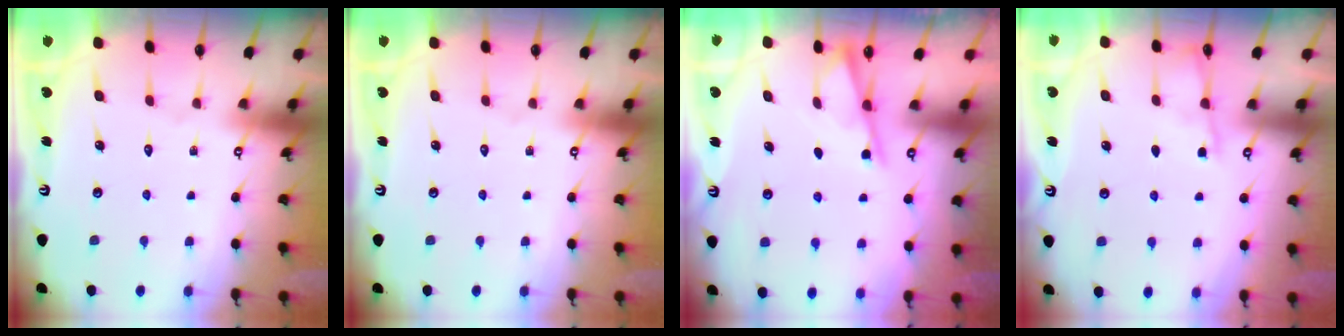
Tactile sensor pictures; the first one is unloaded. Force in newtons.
{"total": 0.0}
{"total": 2.4, "press": 2.4, "slide": 0.4}
{"total": 3.6, "press": 3.5, "slide": 0.4}